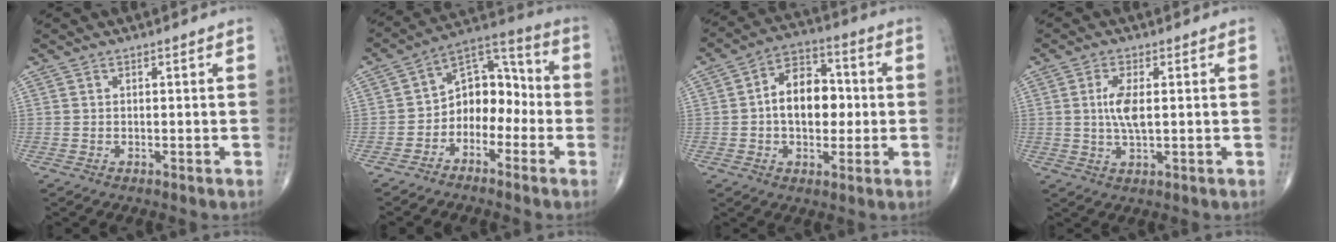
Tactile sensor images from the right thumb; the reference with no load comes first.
{"total": 10.6, "force": [-3.0, 7.5, 6.8], "torque": [-0.067, 0.062, -0.067]}
{"total": 11.9, "force": [0.0, 7.8, 9.1], "torque": [-0.110, 0.023, -0.007]}
{"total": 5.3, "force": [0.6, 1.9, 4.9], "torque": [-0.105, -0.005, 0.010]}